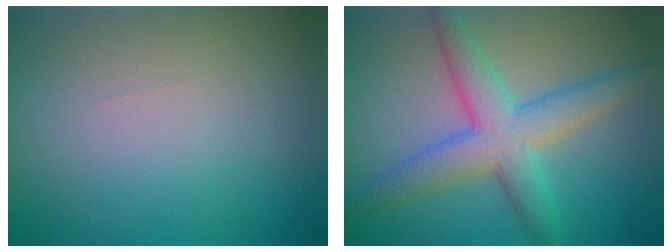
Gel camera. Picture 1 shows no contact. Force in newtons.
{"total": 5.8, "press": 5.8, "slide": 0.0}